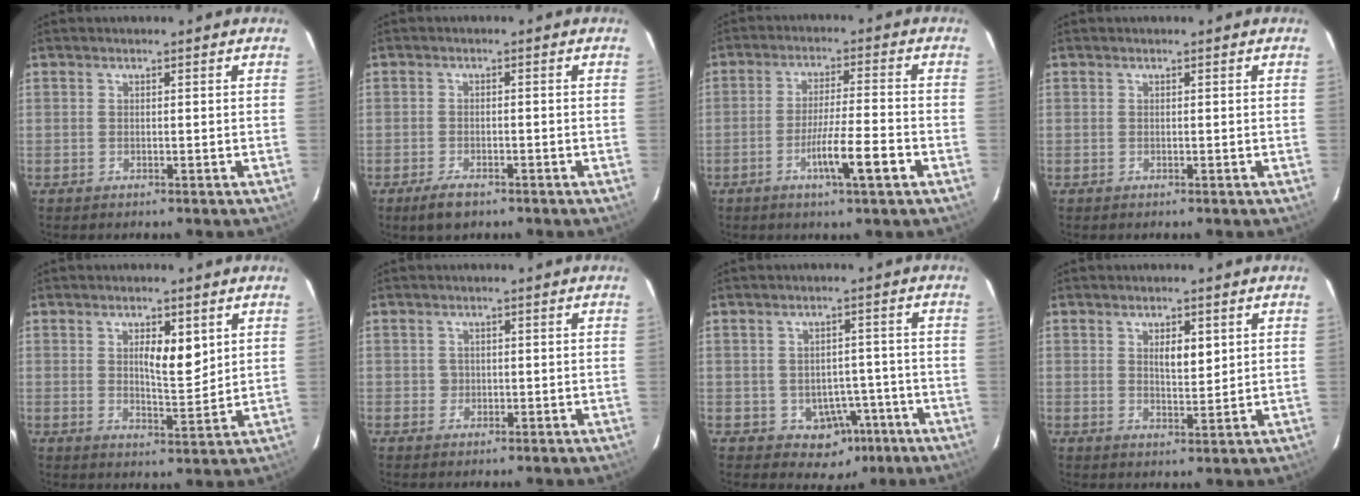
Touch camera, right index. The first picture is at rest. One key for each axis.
{"total": 3.5, "fx": -2.4, "fy": 1.5, "fz": 2.1, "tx": -0.045, "ty": -0.004, "tz": -0.036}
{"total": 7.8, "fx": -3.5, "fy": -0.2, "fz": 6.9, "tx": -0.120, "ty": -0.008, "tz": -0.060}
{"total": 0.0}
{"total": 5.7, "fx": 2.0, "fy": 1.8, "fz": 5.0, "tx": -0.081, "ty": -0.006, "tz": 0.036}
{"total": 1.3, "fx": -0.1, "fy": 1.3, "fz": 0.3, "tx": -0.006, "ty": 0.002, "tz": 0.001}
{"total": 6.0, "fx": -2.6, "fy": 4.8, "fz": 2.5, "tx": -0.022, "ty": 0.014, "tz": -0.023}
{"total": 3.7, "fx": 1.4, "fy": 1.4, "fz": 3.2, "tx": -0.053, "ty": -0.001, "tz": 0.025}